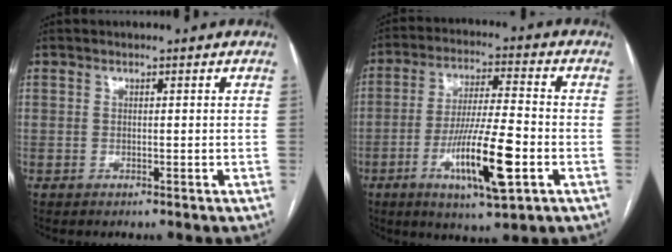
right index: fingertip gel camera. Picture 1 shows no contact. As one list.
[{"total": 13.3, "force": [-4.6, 1.5, 12.4], "torque": [-0.231, -0.014, -0.076]}]